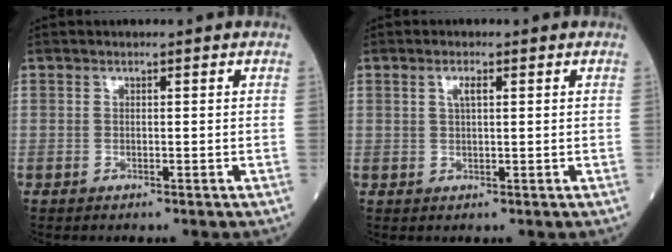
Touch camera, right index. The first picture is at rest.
{"total": 1.8, "force": [0.7, 0.4, 1.6], "torque": [-0.031, 0.002, 0.013]}